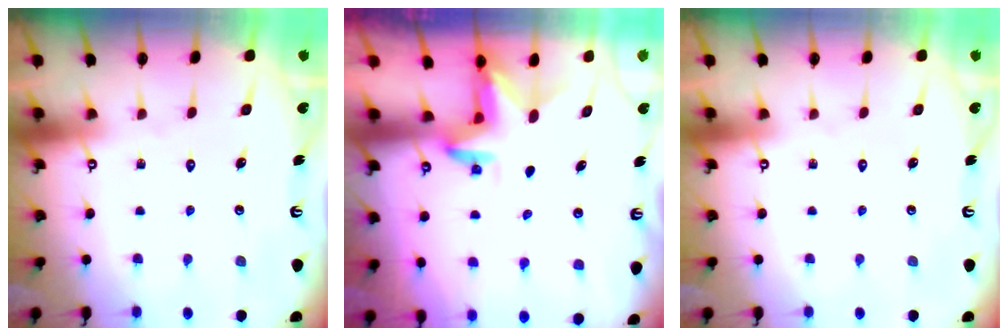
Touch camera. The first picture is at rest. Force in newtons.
{"total": 3.4, "press": 3.4, "slide": 0.2}
{"total": 0.0}